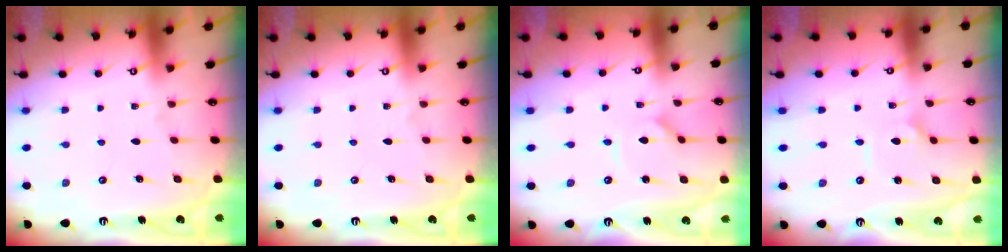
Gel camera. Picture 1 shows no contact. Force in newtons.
{"total": 0.0}
{"total": 1.5, "press": 1.5, "slide": 0.3}
{"total": 2.6, "press": 2.6, "slide": 0.2}